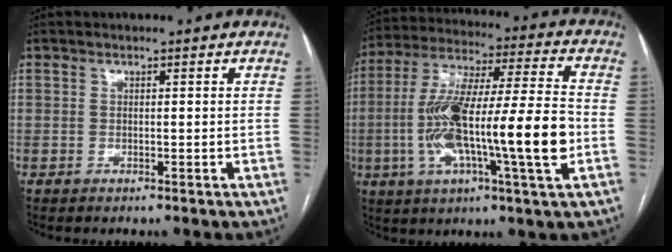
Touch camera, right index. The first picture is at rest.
{"total": 20.5, "force": [-3.7, 1.7, 20.1], "torque": [-0.366, 0.006, -0.060]}